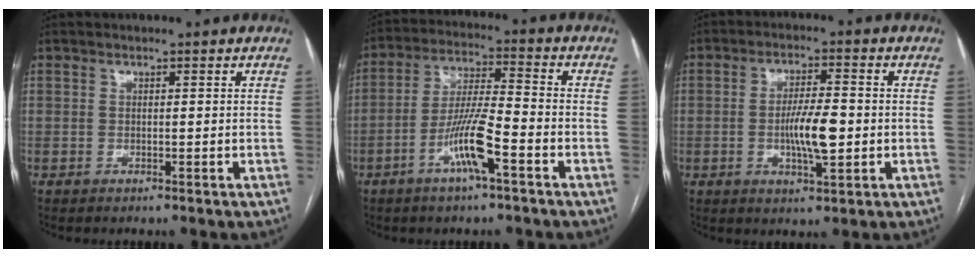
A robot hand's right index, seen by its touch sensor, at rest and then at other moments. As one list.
[{"total": 9.4, "force": [-4.4, 0.7, 8.3], "torque": [-0.166, 0.001, -0.085]}, {"total": 7.1, "force": [-1.1, 1.5, 6.9], "torque": [-0.127, -0.002, -0.019]}]